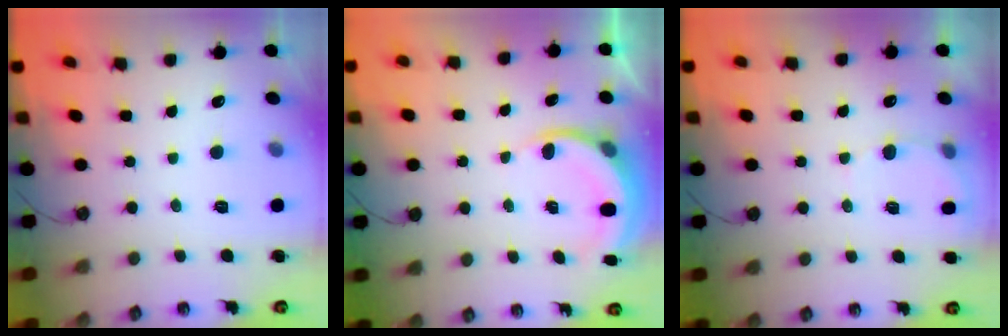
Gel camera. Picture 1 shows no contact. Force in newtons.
{"total": 6.2, "press": 6.1, "slide": 1.3}
{"total": 4.9, "press": 4.7, "slide": 1.1}